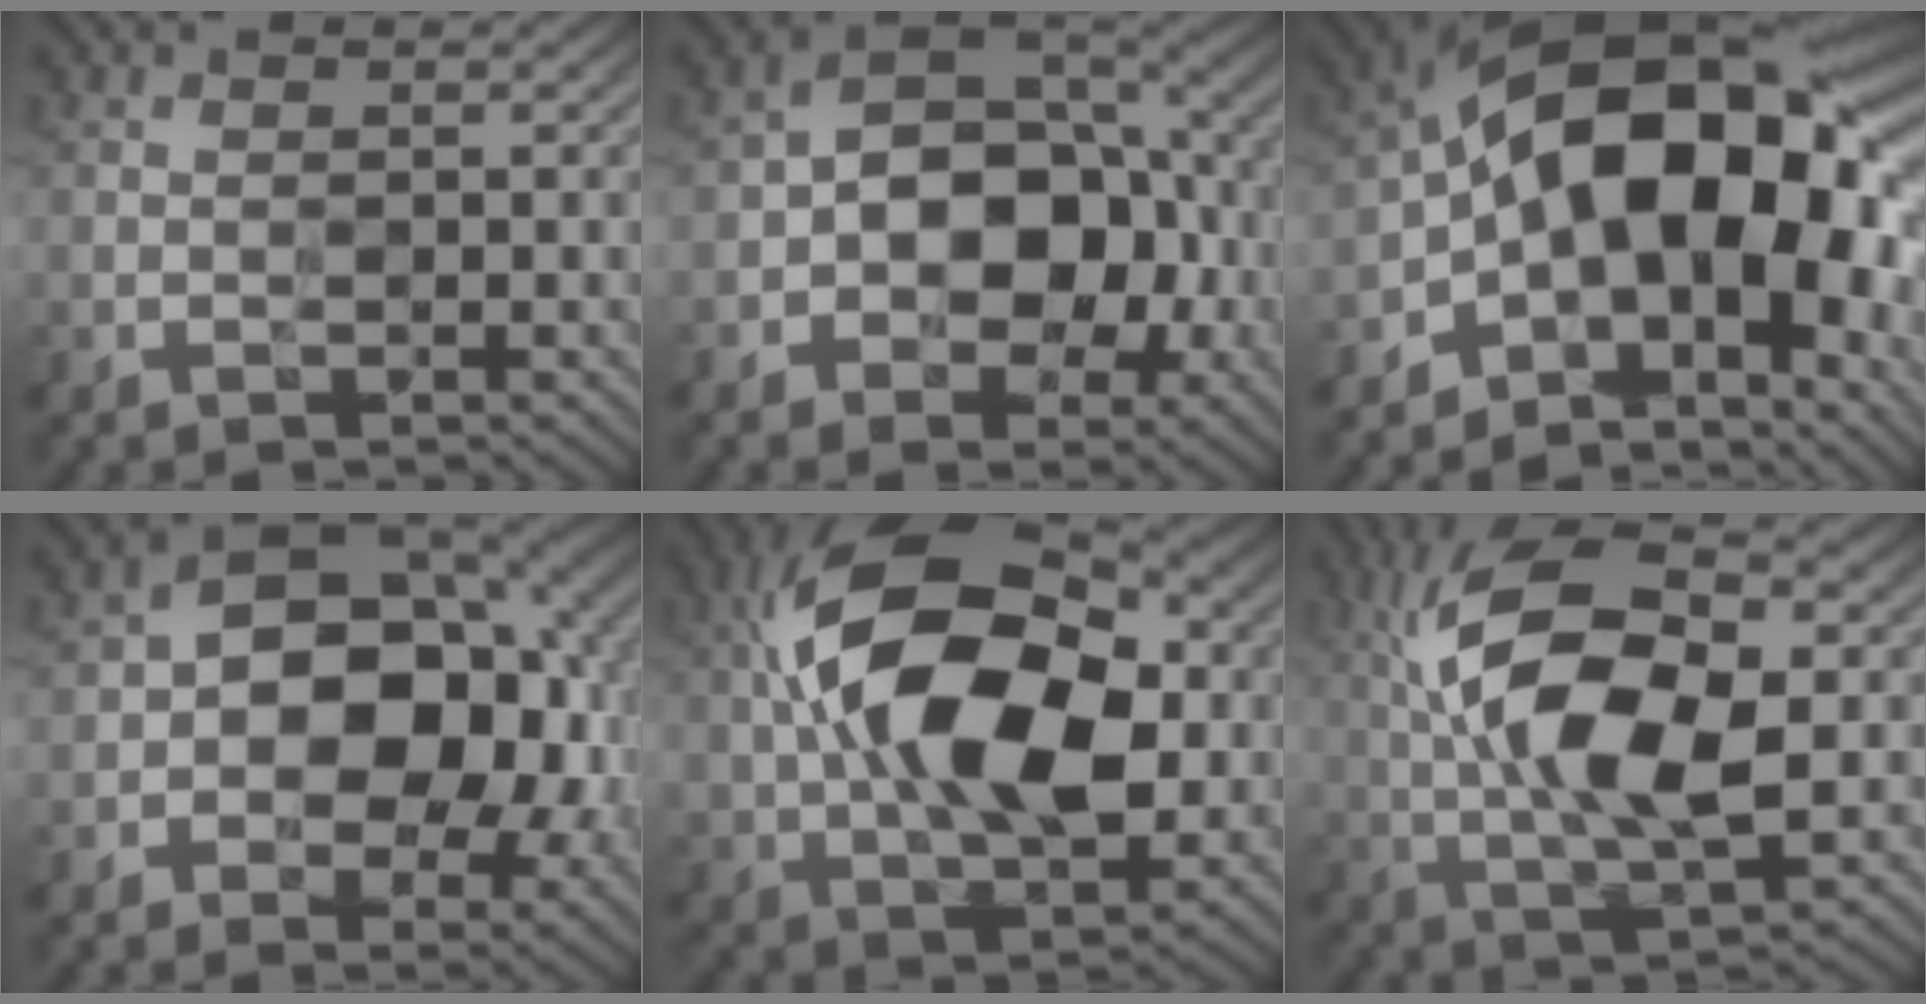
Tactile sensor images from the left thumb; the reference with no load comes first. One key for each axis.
{"total": 11.9, "fx": -2.1, "fy": 8.0, "fz": 8.5, "tx": -0.128, "ty": 0.004, "tz": -0.048}
{"total": 18.1, "fx": -2.6, "fy": 9.2, "fz": 15.4, "tx": -0.224, "ty": 0.019, "tz": -0.057}
{"total": 14.5, "fx": -0.6, "fy": 9.5, "fz": 11.0, "tx": -0.158, "ty": 0.007, "tz": -0.014}
{"total": 17.3, "fx": 2.0, "fy": 10.0, "fz": 14.0, "tx": -0.261, "ty": 0.026, "tz": 0.021}
{"total": 15.0, "fx": 1.2, "fy": 6.8, "fz": 13.3, "tx": -0.263, "ty": 0.011, "tz": 0.017}